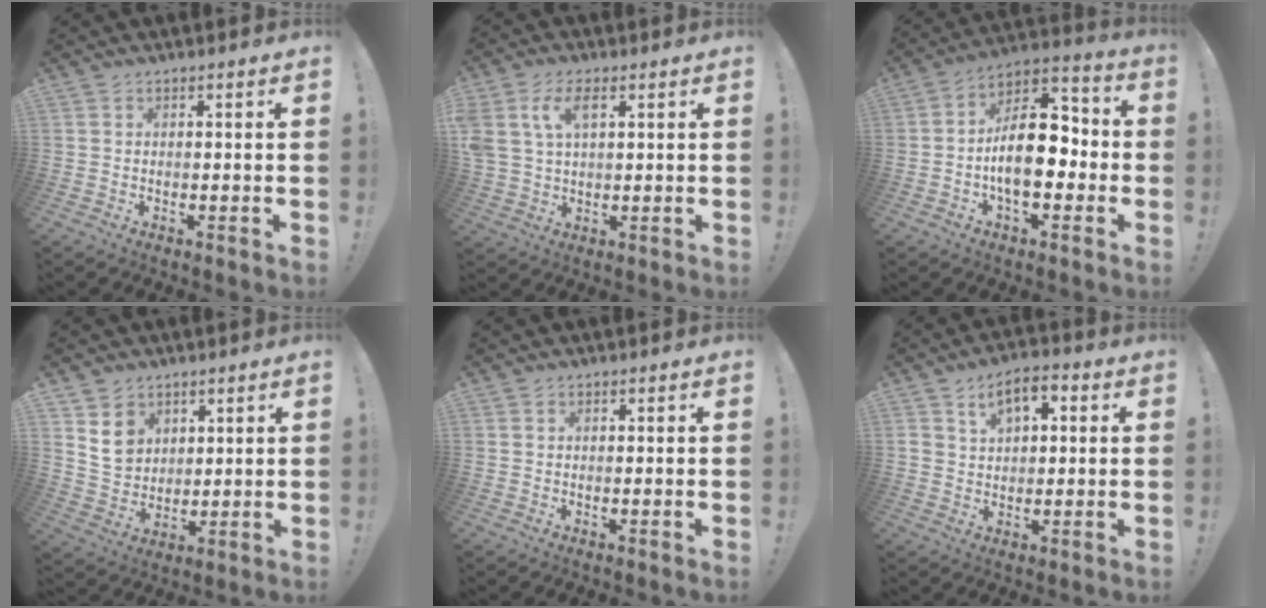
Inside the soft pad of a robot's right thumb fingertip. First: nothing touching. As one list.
[{"total": 8.9, "force": [3.4, 5.4, 6.1], "torque": [-0.140, 0.003, 0.063]}, {"total": 17.3, "force": [-2.7, 9.8, 14.0], "torque": [-0.229, 0.022, -0.043]}, {"total": 8.9, "force": [5.1, 6.8, 2.5], "torque": [-0.029, -0.034, 0.102]}, {"total": 0.0}, {"total": 7.9, "force": [3.0, 5.0, 5.3], "torque": [-0.083, 0.000, 0.054]}]